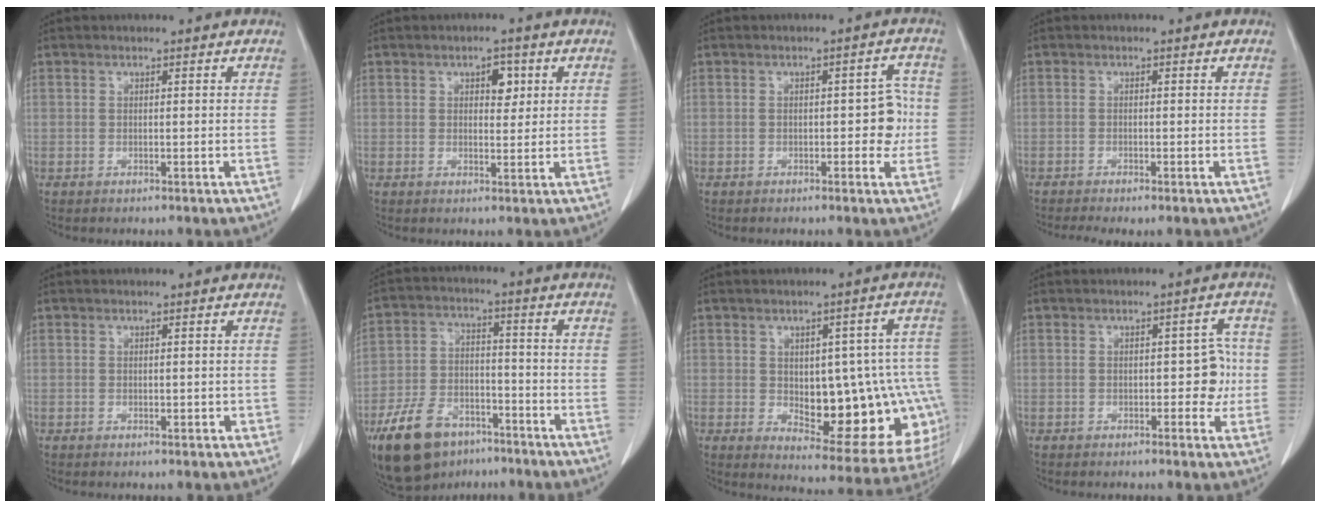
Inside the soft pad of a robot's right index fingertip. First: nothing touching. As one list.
[{"total": 3.1, "force": [1.3, 1.7, 2.3], "torque": [-0.029, 0.003, 0.017]}, {"total": 4.2, "force": [-0.4, 1.9, 3.8], "torque": [-0.040, 0.018, -0.004]}, {"total": 3.3, "force": [-2.3, 0.9, 2.2], "torque": [-0.035, -0.009, -0.035]}, {"total": 1.3, "force": [-0.2, 0.8, 1.0], "torque": [-0.013, 0.003, 0.001]}, {"total": 13.7, "force": [-9.2, 7.5, 6.8], "torque": [-0.134, 0.000, -0.157]}, {"total": 19.7, "force": [-2.3, 8.4, 17.6], "torque": [-0.151, 0.031, 0.000]}, {"total": 4.1, "force": [-0.4, 2.2, 3.5], "torque": [-0.036, 0.020, -0.003]}]